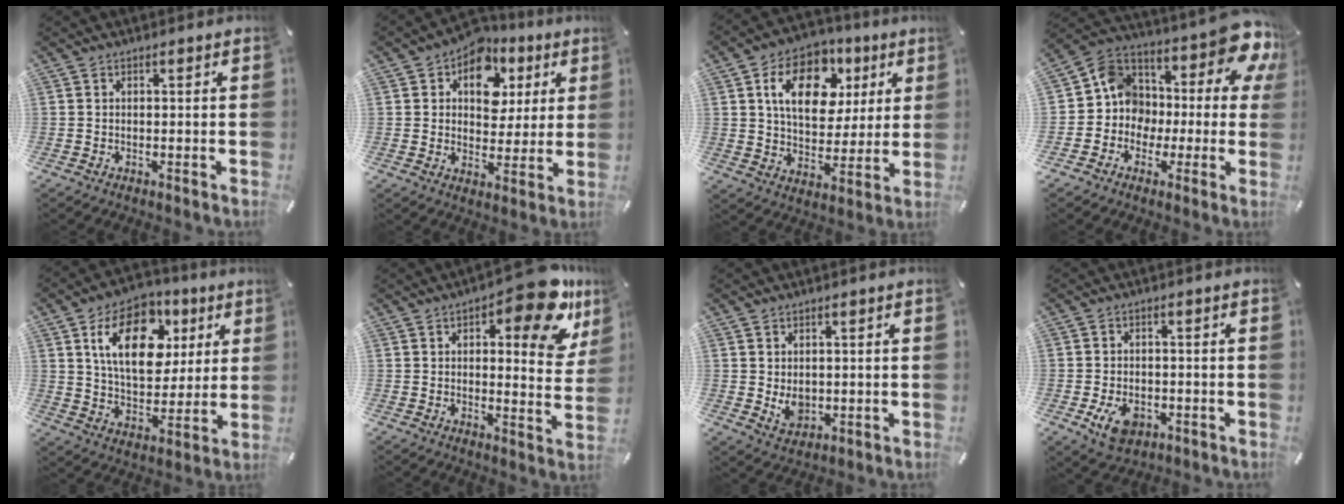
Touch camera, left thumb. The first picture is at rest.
{"total": 11.2, "force": [5.0, 8.5, 5.2], "torque": [-0.077, -0.027, 0.090]}
{"total": 15.0, "force": [6.0, 10.5, 8.9], "torque": [-0.138, -0.008, 0.108]}
{"total": 14.2, "force": [4.4, 11.3, 7.4], "torque": [-0.126, -0.053, 0.075]}
{"total": 17.9, "force": [7.1, 11.6, 11.6], "torque": [-0.192, -0.008, 0.122]}
{"total": 16.4, "force": [9.6, 6.1, 11.9], "torque": [-0.140, -0.065, 0.150]}
{"total": 4.4, "force": [0.6, 3.9, 2.1], "torque": [-0.029, -0.002, 0.013]}
{"total": 6.1, "force": [-2.2, 4.5, 3.5], "torque": [-0.064, 0.007, -0.040]}